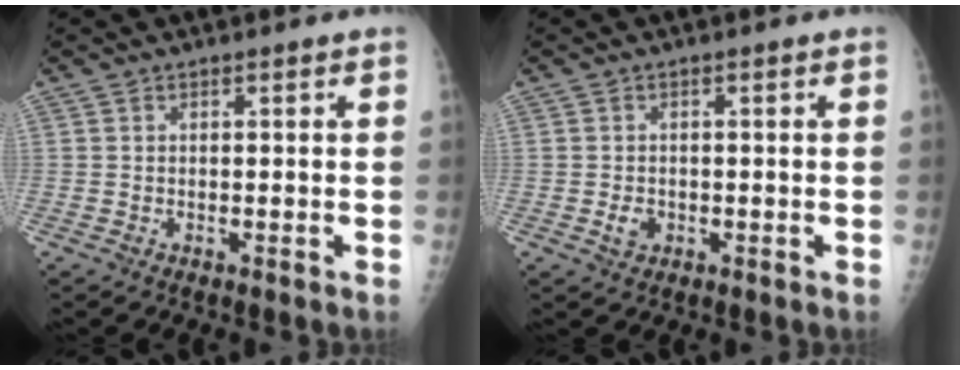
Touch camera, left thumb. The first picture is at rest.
{"total": 2.2, "force": [-0.6, 1.7, 1.2], "torque": [-0.018, 0.001, -0.007]}